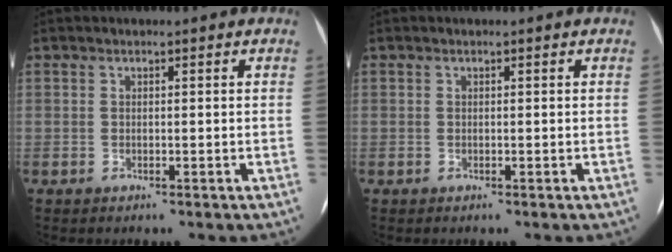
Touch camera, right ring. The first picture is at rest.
{"total": 0.0}